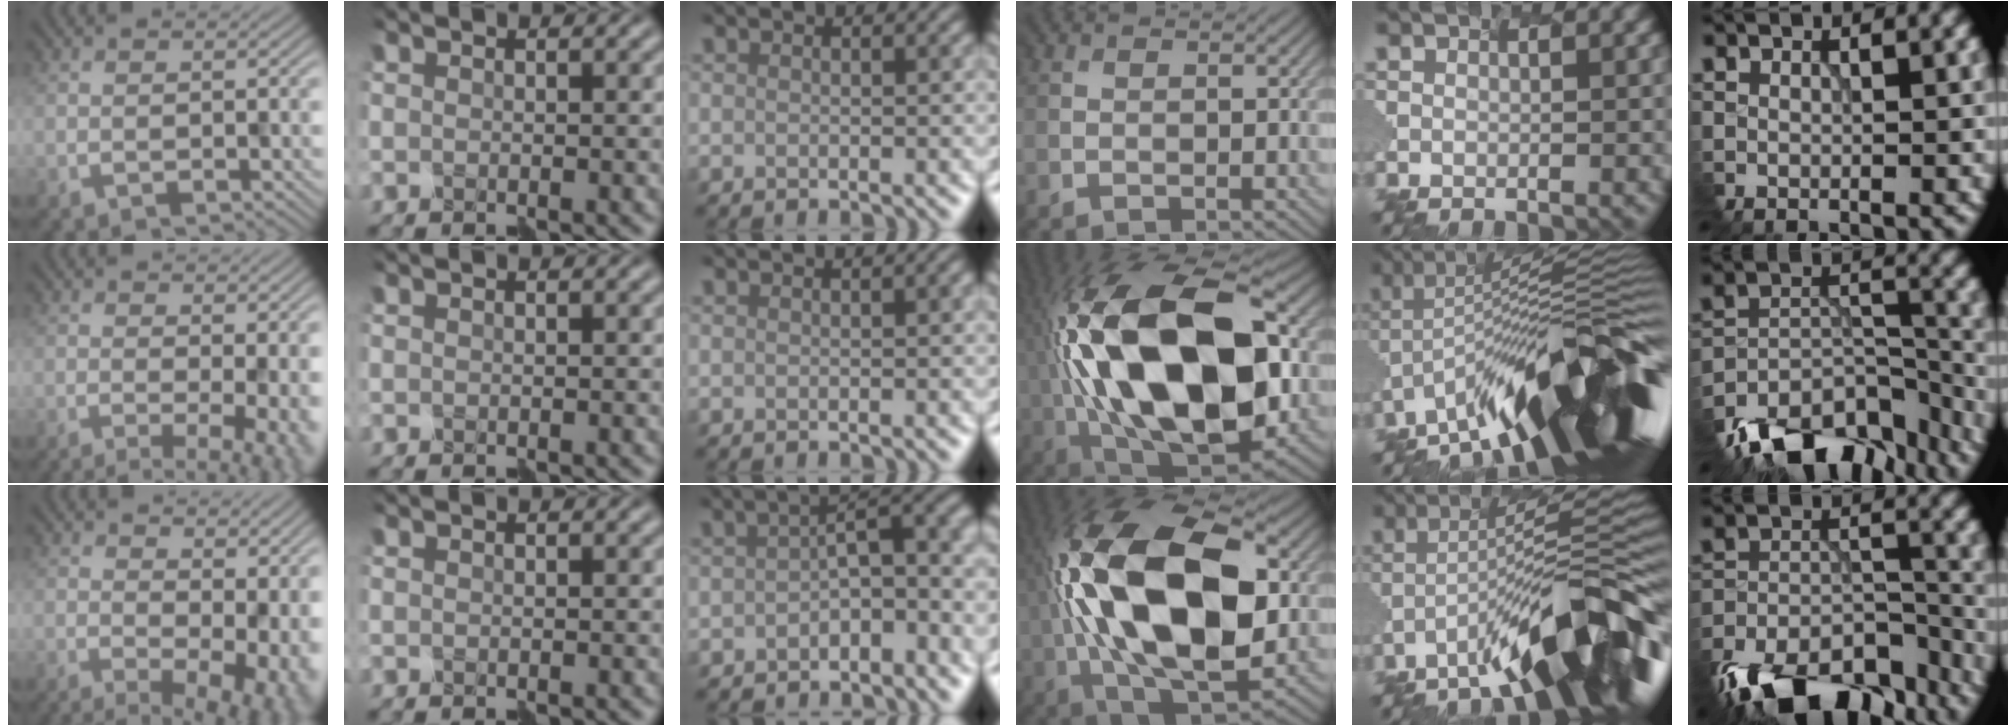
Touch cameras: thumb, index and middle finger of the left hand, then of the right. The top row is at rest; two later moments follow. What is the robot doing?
{"motion": "assemble", "object": "spray bottle"}